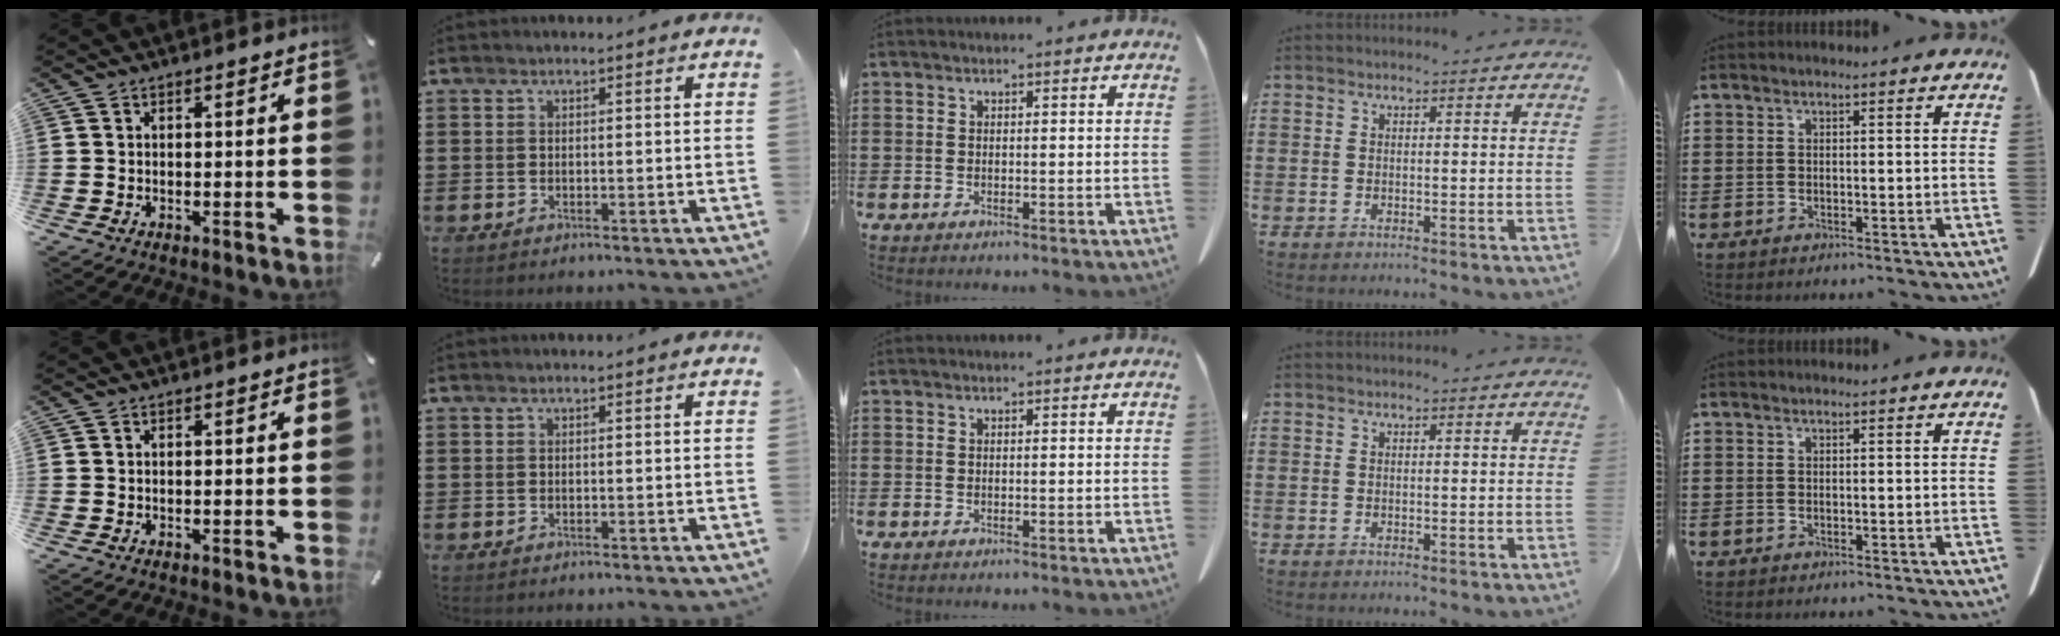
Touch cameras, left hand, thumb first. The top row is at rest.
{}